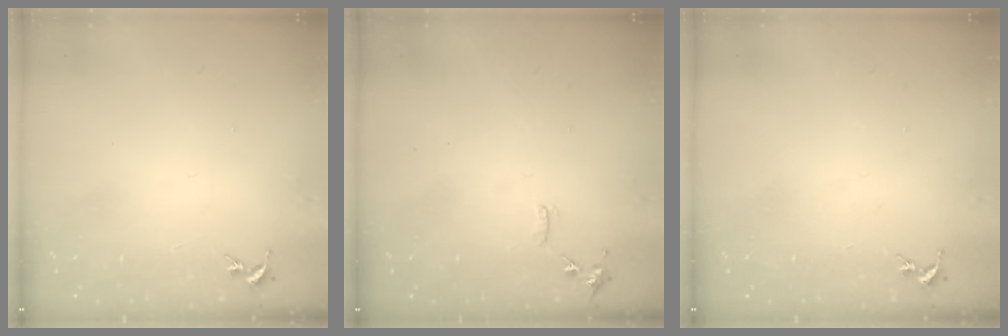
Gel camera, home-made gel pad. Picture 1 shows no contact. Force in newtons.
{"total": 6.8, "press": 6.7, "slide": 0.9}
{"total": 0.0}